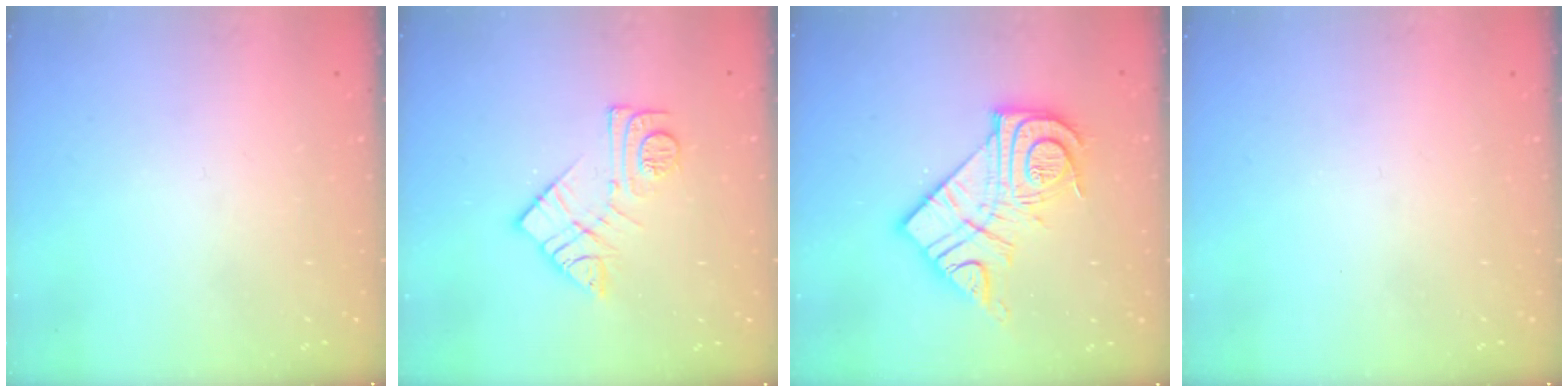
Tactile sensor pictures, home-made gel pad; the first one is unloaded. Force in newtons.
{"total": 12.2, "press": 12.1, "slide": 0.7}
{"total": 16.2, "press": 16.1, "slide": 1.4}
{"total": 0.0}